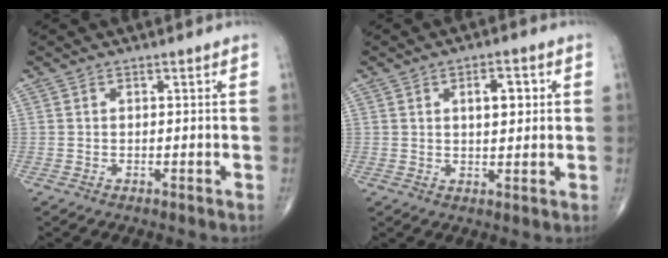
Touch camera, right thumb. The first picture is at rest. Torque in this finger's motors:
{"motor_torque": [0.37, 1.60, 0.75, 0.33, 0.04]}